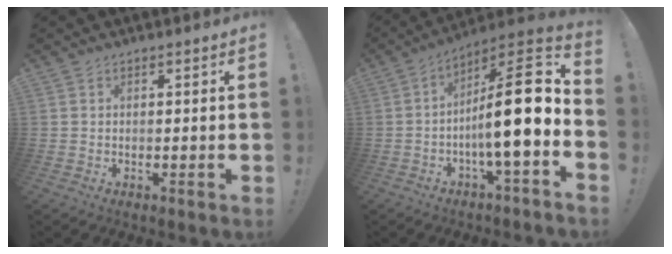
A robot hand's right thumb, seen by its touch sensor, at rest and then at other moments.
{"total": 18.3, "force": [-2.3, 3.5, 17.8], "torque": [-0.280, 0.005, -0.045]}